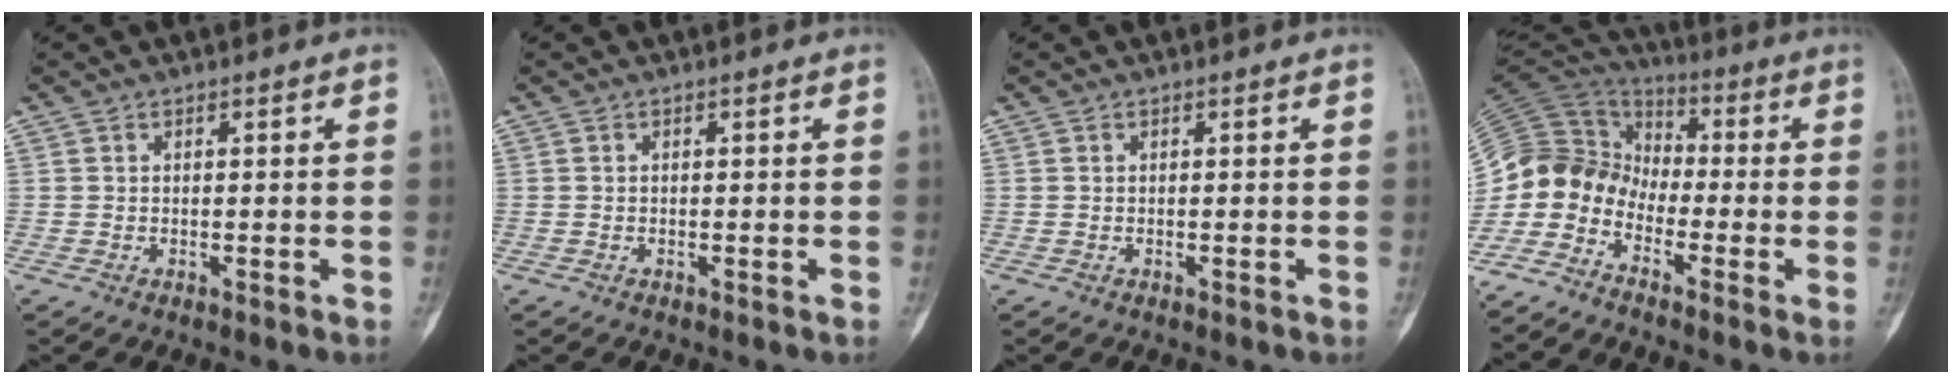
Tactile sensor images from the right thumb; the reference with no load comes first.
{"total": 0.0}
{"total": 0.0}
{"total": 11.2, "force": [-6.6, 7.7, 4.8], "torque": [-0.086, 0.071, -0.147]}